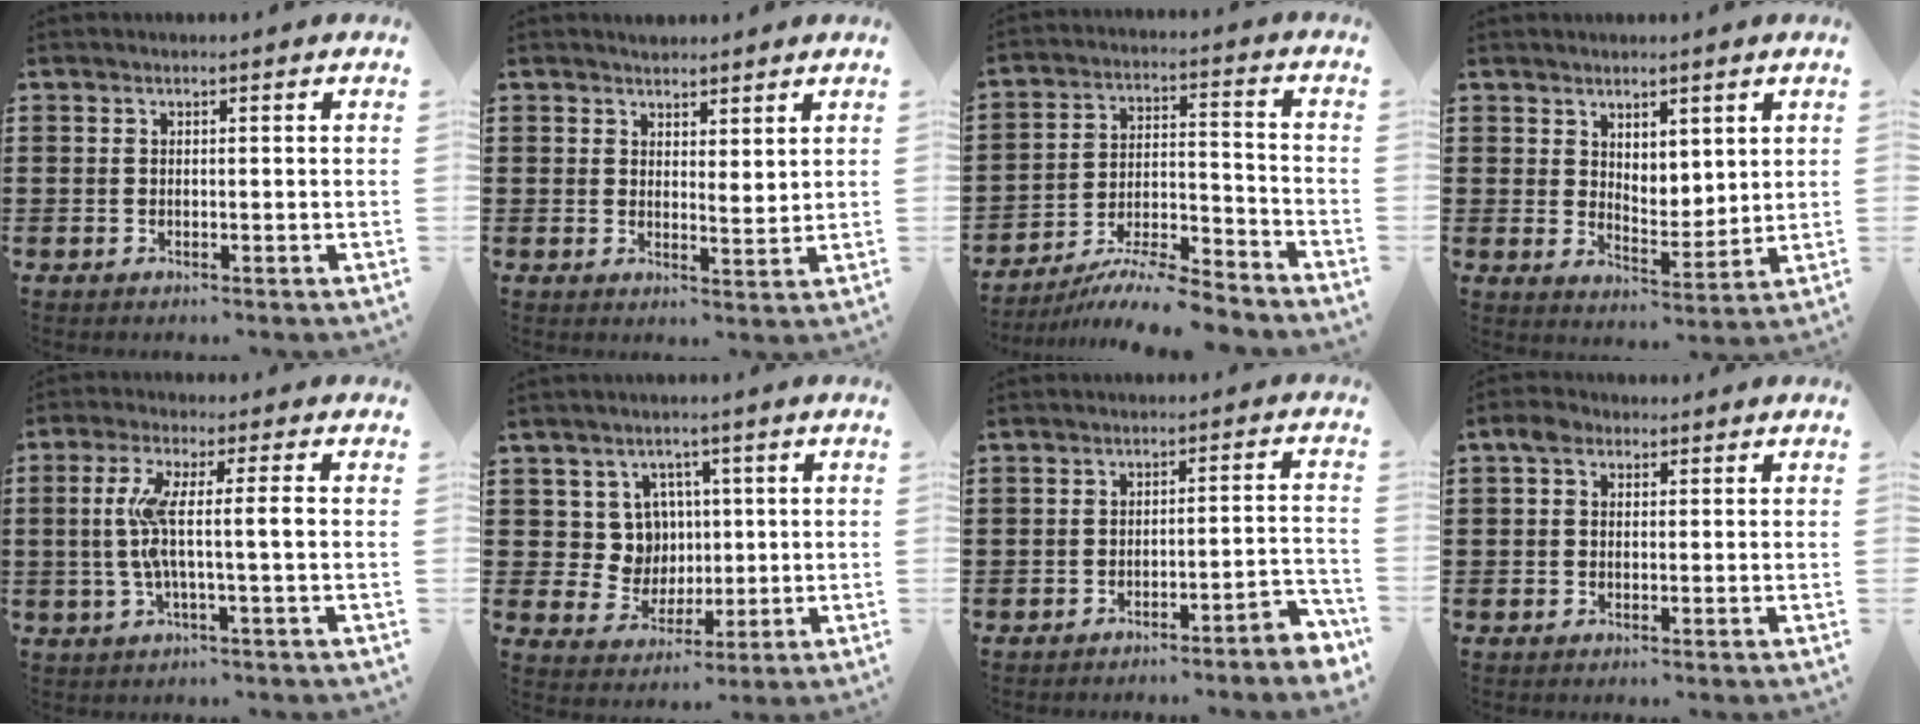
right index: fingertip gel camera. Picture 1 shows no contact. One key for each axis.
{"total": 2.7, "fx": 2.6, "fy": 0.7, "fz": -0.1, "tx": -0.005, "ty": -0.003, "tz": 0.051}
{"total": 8.8, "fx": -8.2, "fy": 0.4, "fz": 3.1, "tx": -0.047, "ty": 0.011, "tz": -0.160}
{"total": 4.1, "fx": 3.6, "fy": 1.8, "fz": 0.5, "tx": -0.013, "ty": -0.010, "tz": 0.067}
{"total": 7.6, "fx": 0.1, "fy": 0.4, "fz": 7.6, "tx": -0.153, "ty": -0.008, "tz": -0.010}
{"total": 6.8, "fx": 1.8, "fy": 6.1, "fz": 2.3, "tx": -0.065, "ty": 0.010, "tz": 0.036}
{"total": 3.1, "fx": -2.9, "fy": -0.3, "fz": 1.1, "tx": -0.021, "ty": -0.003, "tz": -0.063}
{"total": 2.4, "fx": 1.0, "fy": 1.7, "fz": 1.3, "tx": -0.031, "ty": 0.008, "tz": 0.017}